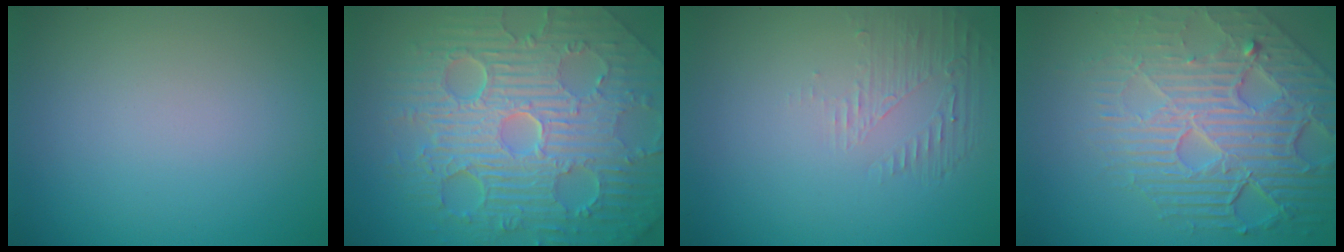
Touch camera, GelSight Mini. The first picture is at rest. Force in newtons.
{"total": 11.6, "press": 7.5, "slide": 8.9}
{"total": 1.6, "press": 0.4, "slide": 1.6}
{"total": 8.6, "press": 5.8, "slide": 6.4}